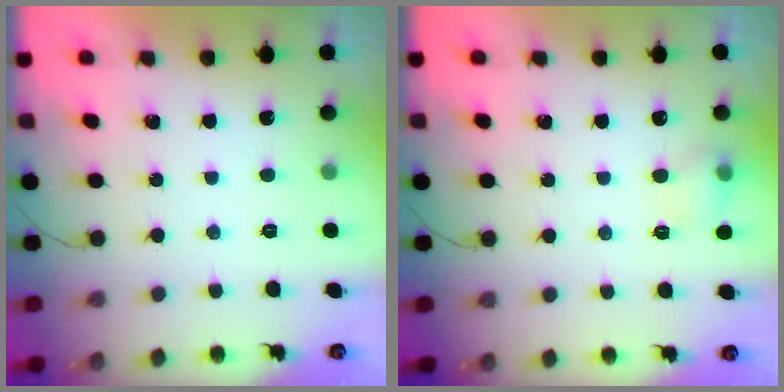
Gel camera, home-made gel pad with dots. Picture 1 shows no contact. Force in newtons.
{"total": 6.0, "press": 5.8, "slide": 1.6}